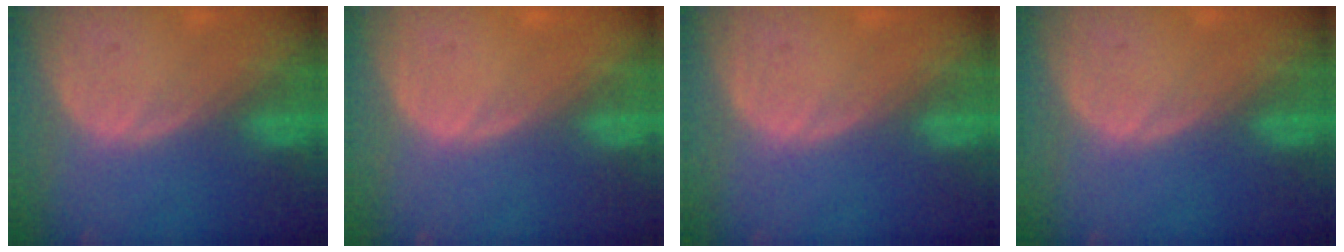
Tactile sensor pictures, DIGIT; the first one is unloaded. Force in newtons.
{"total": 0.5, "press": 0.1, "slide": 0.5}
{"total": 0.0}
{"total": 0.0}